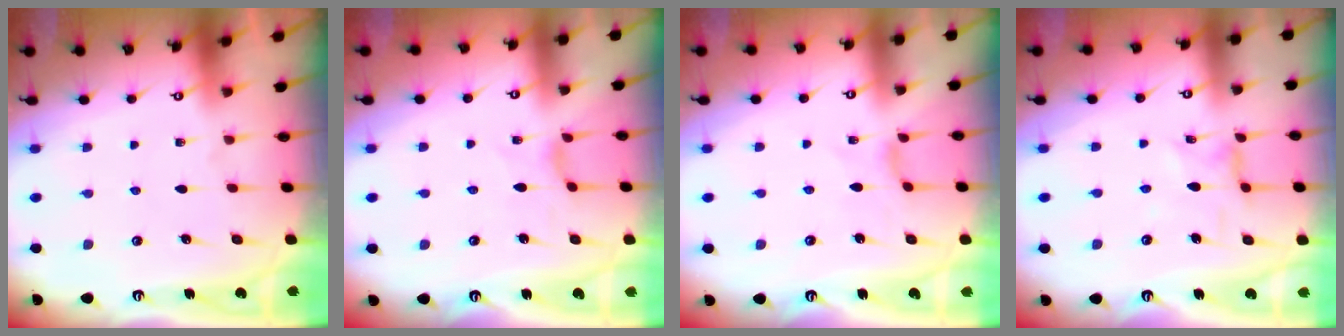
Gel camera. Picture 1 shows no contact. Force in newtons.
{"total": 2.3, "press": 2.3, "slide": 0.4}
{"total": 0.0}
{"total": 1.3, "press": 1.3, "slide": 0.2}